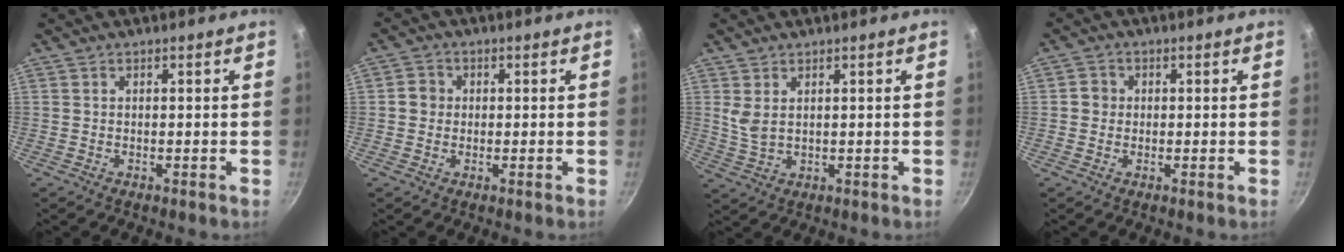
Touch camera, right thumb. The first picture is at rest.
{"total": 2.9, "force": [0.0, 2.7, 0.9], "torque": [0.000, 0.007, -0.007]}
{"total": 3.6, "force": [1.4, 1.9, 2.6], "torque": [-0.049, -0.013, 0.034]}
{"total": 2.4, "force": [-0.1, 2.3, 0.7], "torque": [0.001, 0.006, -0.006]}